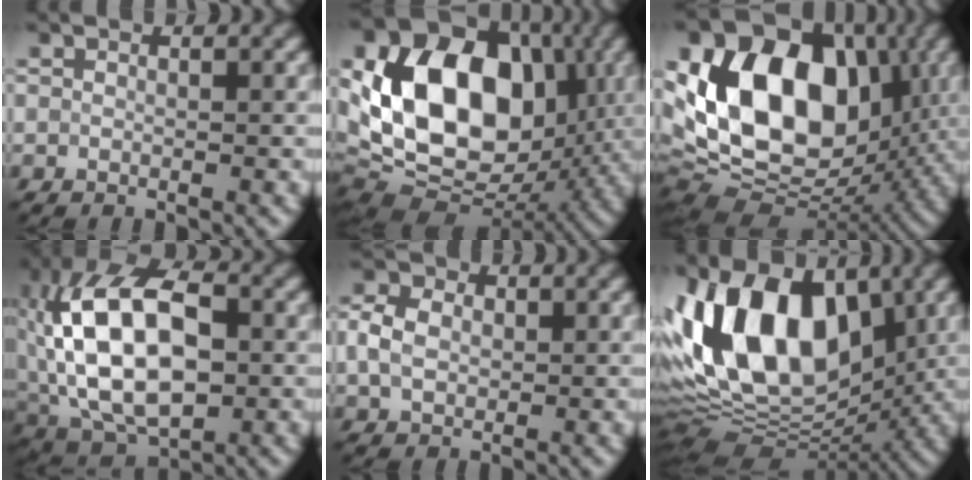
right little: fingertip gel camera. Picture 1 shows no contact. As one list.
[{"total": 16.7, "force": [2.3, 11.8, 11.5], "torque": [-0.211, 0.011, 0.035]}, {"total": 18.7, "force": [2.9, 12.9, 13.2], "torque": [-0.255, 0.013, 0.050]}, {"total": 14.4, "force": [0.0, 8.0, 12.0], "torque": [-0.219, 0.019, -0.010]}, {"total": 3.8, "force": [0.3, 2.9, 2.4], "torque": [-0.062, 0.010, 0.002]}, {"total": 14.7, "force": [2.3, 9.2, 11.2], "torque": [-0.212, 0.015, 0.021]}]